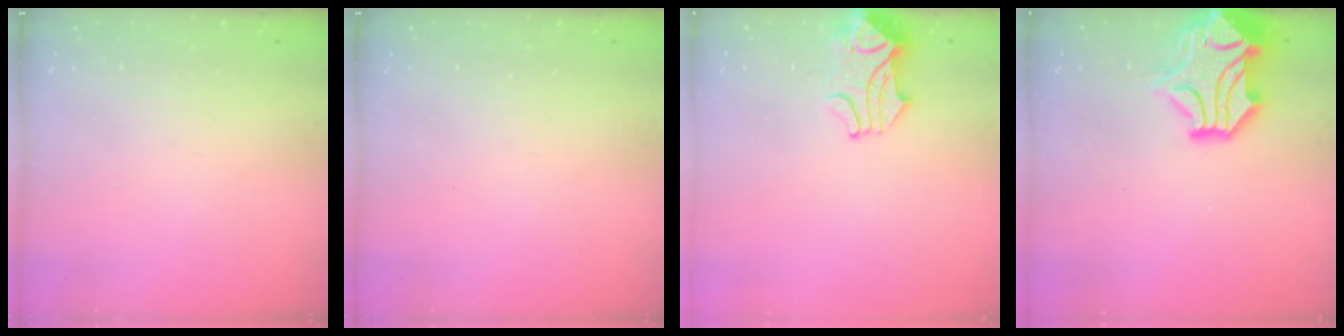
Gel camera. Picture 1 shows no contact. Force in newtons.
{"total": 0.0}
{"total": 2.3, "press": 2.2, "slide": 0.6}
{"total": 4.9, "press": 4.5, "slide": 2.0}